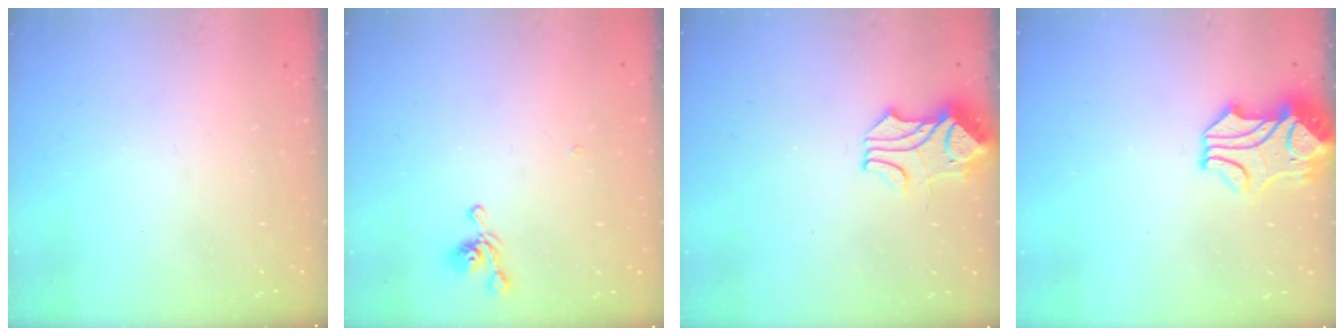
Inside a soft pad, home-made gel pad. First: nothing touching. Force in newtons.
{"total": 4.0, "press": 4.0, "slide": 0.4}
{"total": 2.0, "press": 1.7, "slide": 1.0}
{"total": 2.7, "press": 2.5, "slide": 0.9}